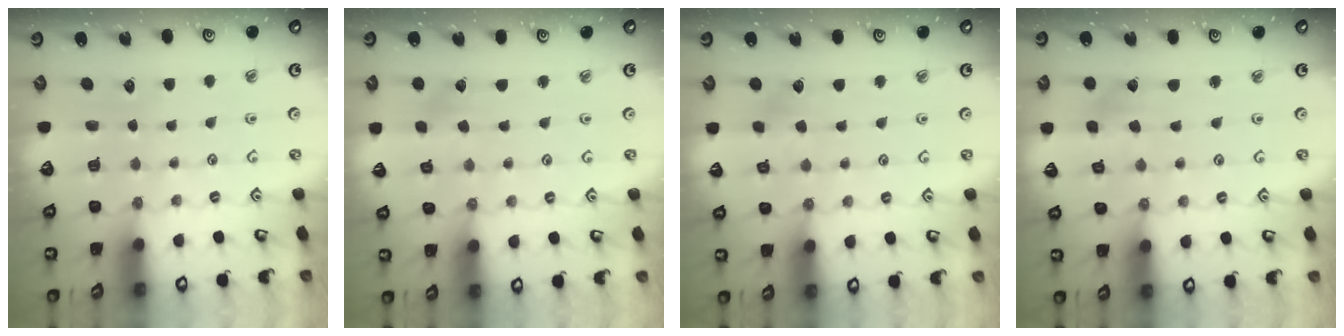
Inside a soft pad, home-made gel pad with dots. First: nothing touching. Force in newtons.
{"total": 1.9, "press": 1.9, "slide": 0.2}
{"total": 3.7, "press": 3.6, "slide": 0.5}
{"total": 2.5, "press": 2.4, "slide": 0.5}